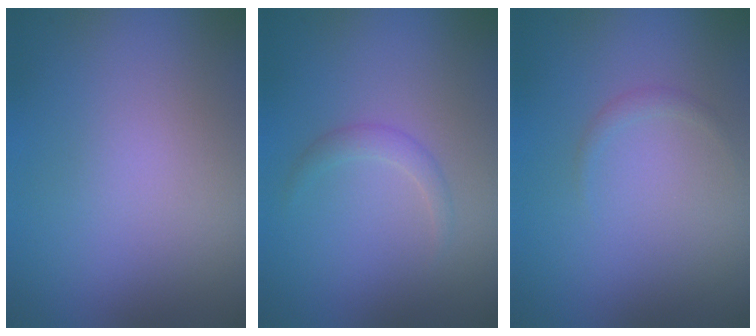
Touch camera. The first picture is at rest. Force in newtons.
{"total": 1.2, "press": 1.1, "slide": 0.1}
{"total": 0.6, "press": 0.6, "slide": 0.0}